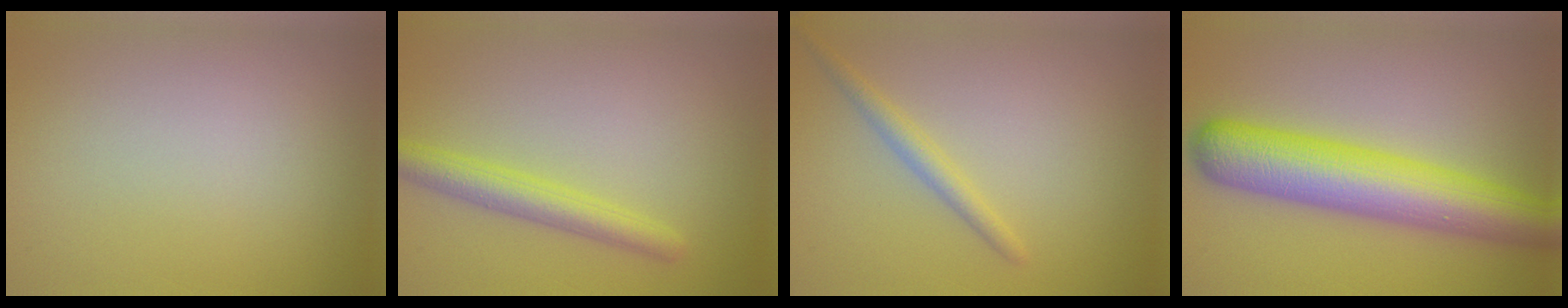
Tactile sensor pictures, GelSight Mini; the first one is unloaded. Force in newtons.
{"total": 3.3, "press": 3.3, "slide": 0.1}
{"total": 1.9, "press": 1.9, "slide": 0.1}
{"total": 9.6, "press": 9.6, "slide": 0.3}